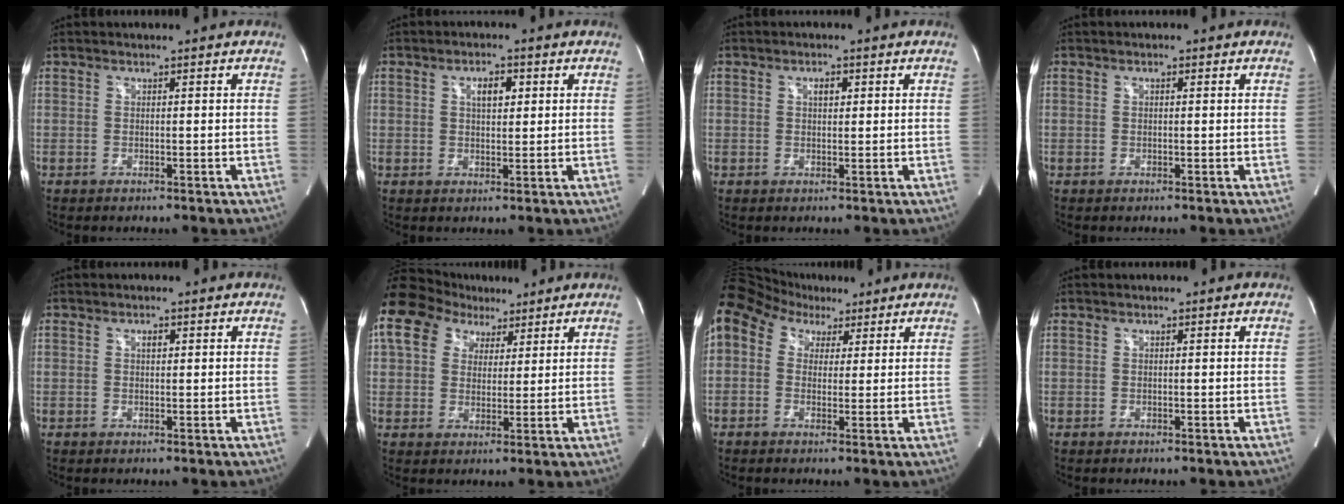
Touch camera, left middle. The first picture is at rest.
{"total": 3.4, "force": [1.2, 1.5, 2.8], "torque": [-0.047, 0.007, 0.019]}
{"total": 1.7, "force": [0.6, 0.8, 1.3], "torque": [-0.022, 0.002, 0.010]}
{"total": 0.8, "force": [0.3, 0.3, 0.6], "torque": [-0.015, 0.003, 0.005]}
{"total": 0.6, "force": [0.2, 0.2, 0.5], "torque": [-0.011, 0.001, 0.004]}
{"total": 20.3, "force": [11.6, 14.1, 8.9], "torque": [-0.255, 0.095, 0.212]}
{"total": 14.1, "force": [7.5, 10.1, 6.5], "torque": [-0.170, 0.086, 0.137]}
{"total": 0.0}